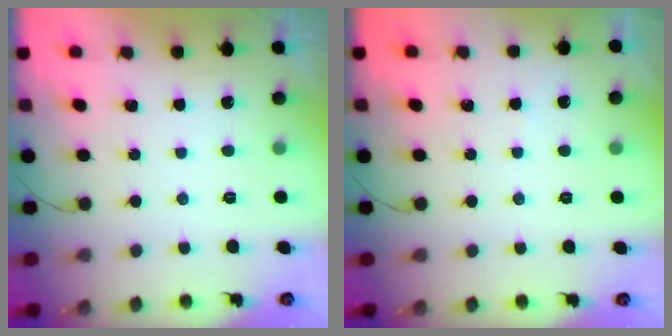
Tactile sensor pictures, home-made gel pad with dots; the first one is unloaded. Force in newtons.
{"total": 2.1, "press": 2.1, "slide": 0.3}